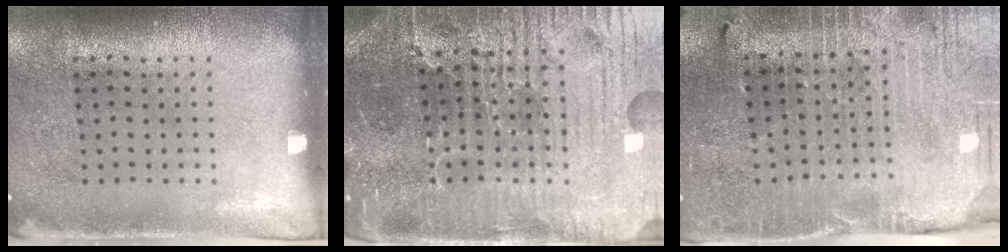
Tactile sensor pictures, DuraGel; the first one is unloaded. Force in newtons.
{"total": 6.5, "press": 5.9, "slide": 2.7}
{"total": 3.5, "press": 3.4, "slide": 0.6}